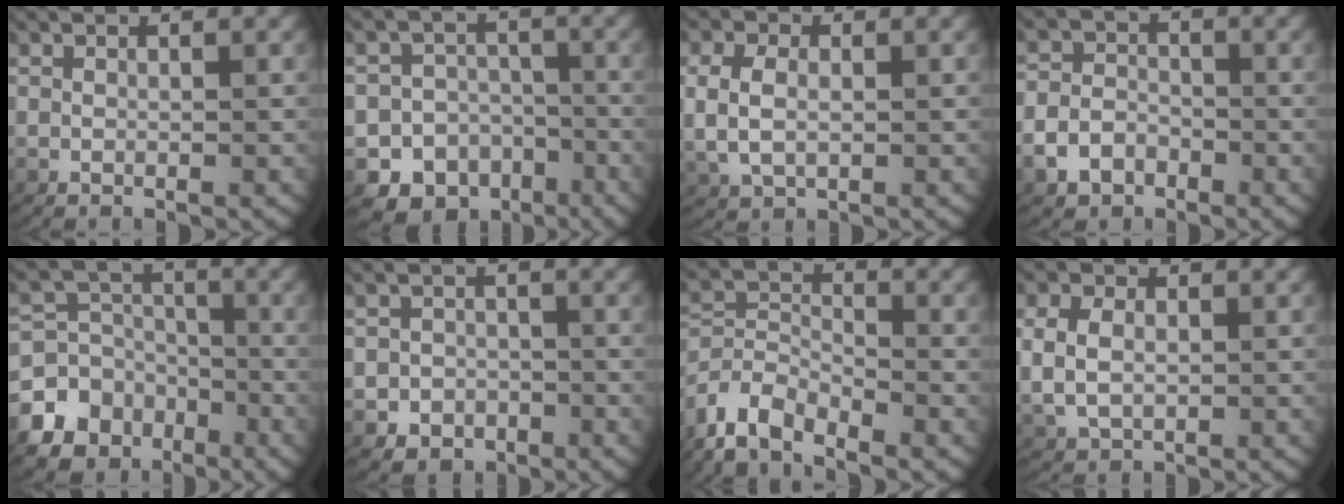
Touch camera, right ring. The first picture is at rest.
{"total": 15.1, "force": [-7.7, 12.9, 1.9], "torque": [-0.041, -0.050, -0.142]}
{"total": 3.5, "force": [0.5, 2.7, 2.2], "torque": [-0.064, -0.004, 0.017]}
{"total": 4.0, "force": [-2.1, 3.3, 0.8], "torque": [-0.017, -0.005, -0.037]}
{"total": 11.8, "force": [-5.4, 10.0, 3.5], "torque": [-0.048, -0.033, -0.096]}
{"total": 4.5, "force": [-2.4, 3.8, 0.7], "torque": [0.004, -0.017, -0.038]}
{"total": 6.4, "force": [-3.7, 4.7, 2.4], "torque": [-0.070, -0.030, -0.058]}
{"total": 4.0, "force": [0.6, 3.3, 2.2], "torque": [-0.061, -0.004, 0.019]}